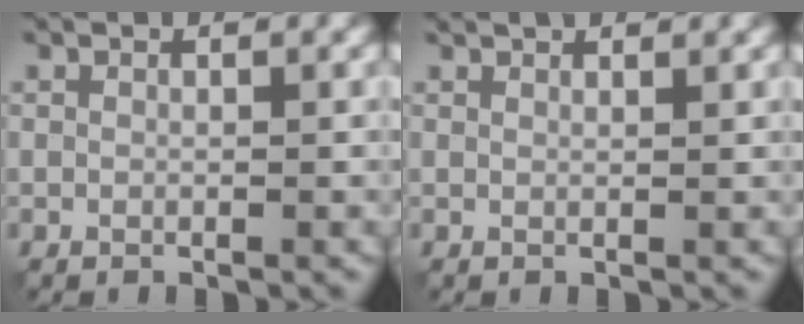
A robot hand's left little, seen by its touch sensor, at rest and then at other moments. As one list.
[{"total": 1.8, "force": [1.7, 0.2, 0.6], "torque": [-0.013, 0.003, 0.018]}]